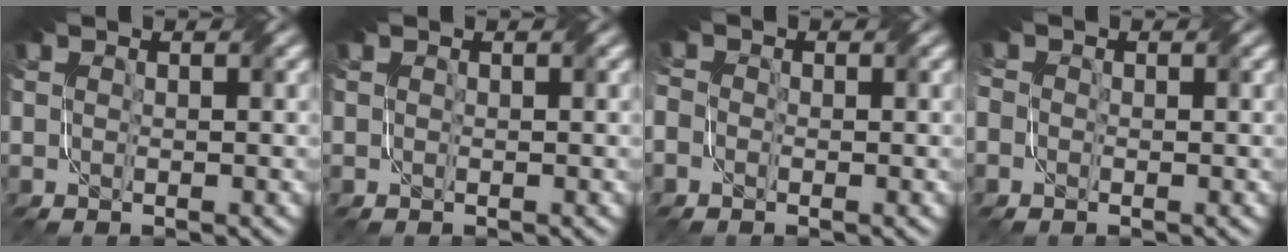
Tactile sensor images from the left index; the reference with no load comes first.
{"total": 0.0}
{"total": 1.3, "force": [-0.8, 1.0, 0.4], "torque": [-0.015, -0.001, -0.018]}
{"total": 1.1, "force": [-0.5, 0.9, 0.3], "torque": [-0.008, -0.003, -0.012]}